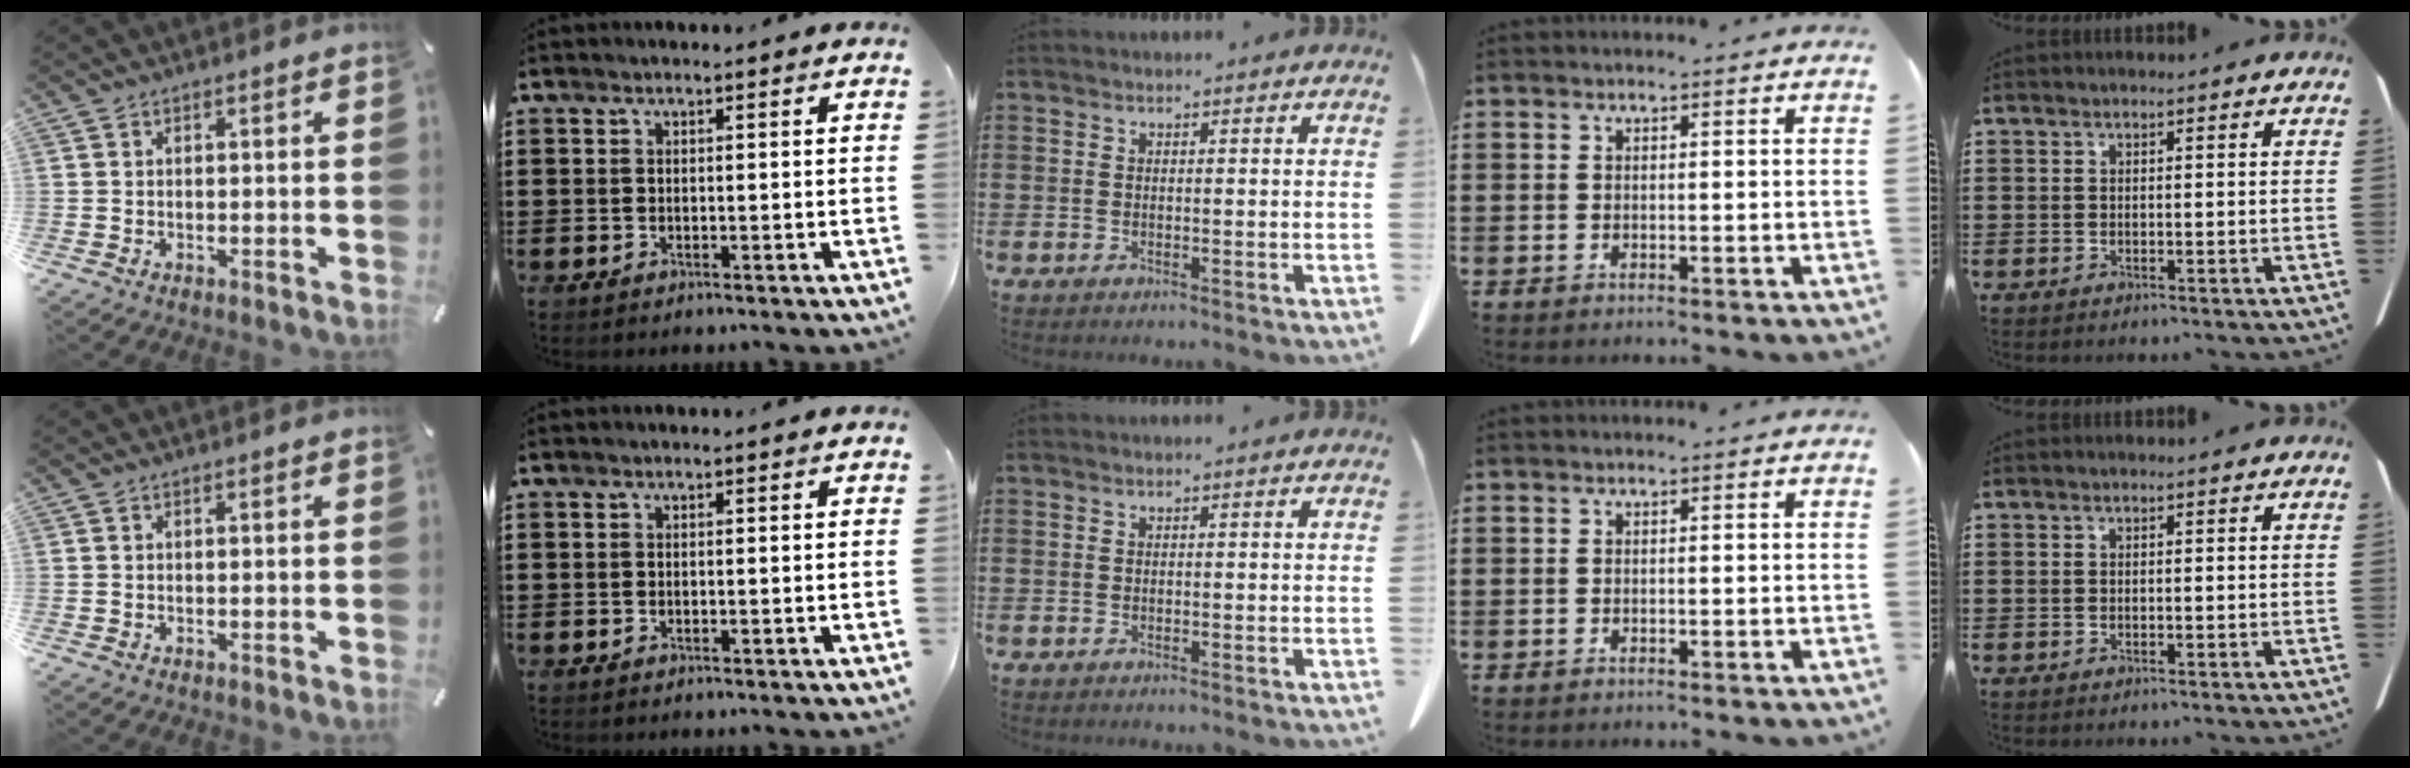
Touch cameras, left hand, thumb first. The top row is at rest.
{}